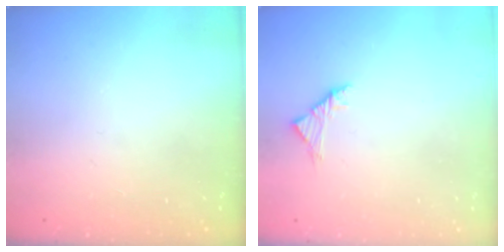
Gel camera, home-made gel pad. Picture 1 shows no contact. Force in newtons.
{"total": 2.8, "press": 2.6, "slide": 0.8}